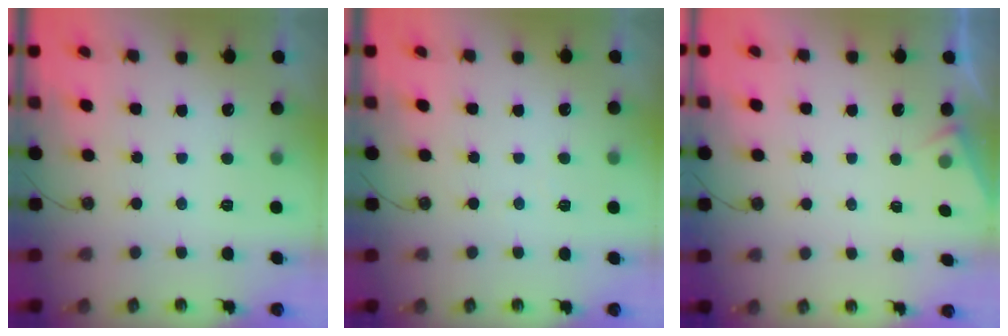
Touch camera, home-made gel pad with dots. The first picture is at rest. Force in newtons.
{"total": 2.0, "press": 2.0, "slide": 0.3}
{"total": 2.6, "press": 2.6, "slide": 0.4}